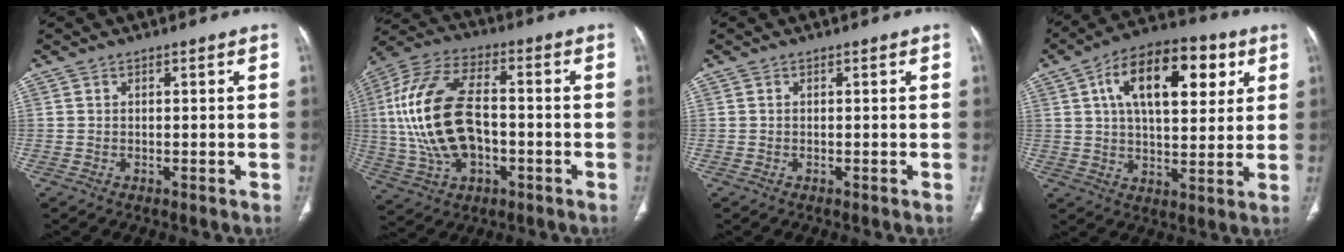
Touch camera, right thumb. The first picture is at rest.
{"total": 19.8, "force": [-1.1, 11.4, 16.2], "torque": [-0.336, 0.022, -0.014]}
{"total": 0.0}
{"total": 18.8, "force": [6.6, 9.5, 14.9], "torque": [-0.203, 0.000, 0.099]}